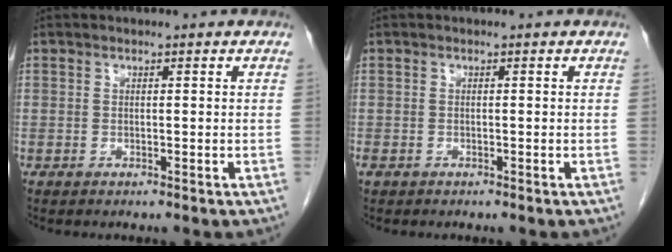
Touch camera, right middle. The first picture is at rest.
{"total": 1.0, "force": [-0.7, 0.7, 0.3], "torque": [-0.014, 0.000, -0.011]}